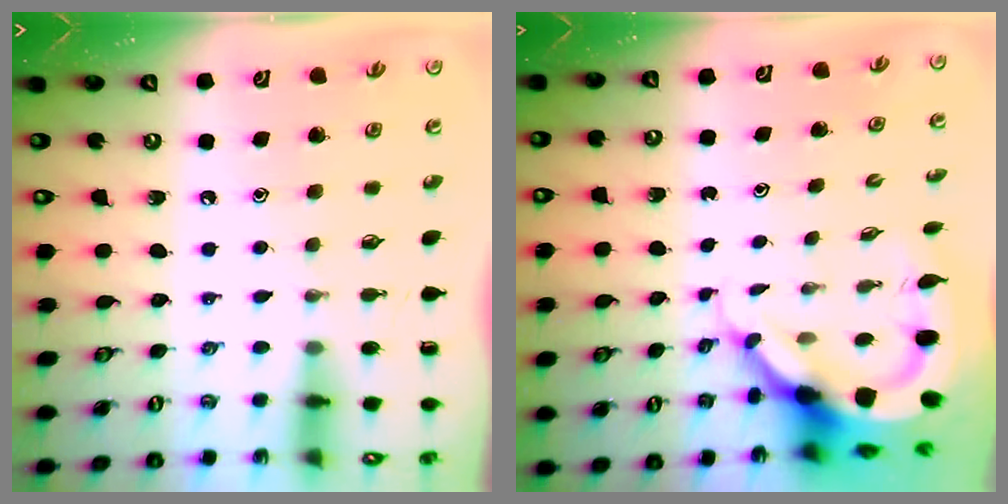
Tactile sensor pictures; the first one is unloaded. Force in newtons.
{"total": 9.0, "press": 9.0, "slide": 1.2}